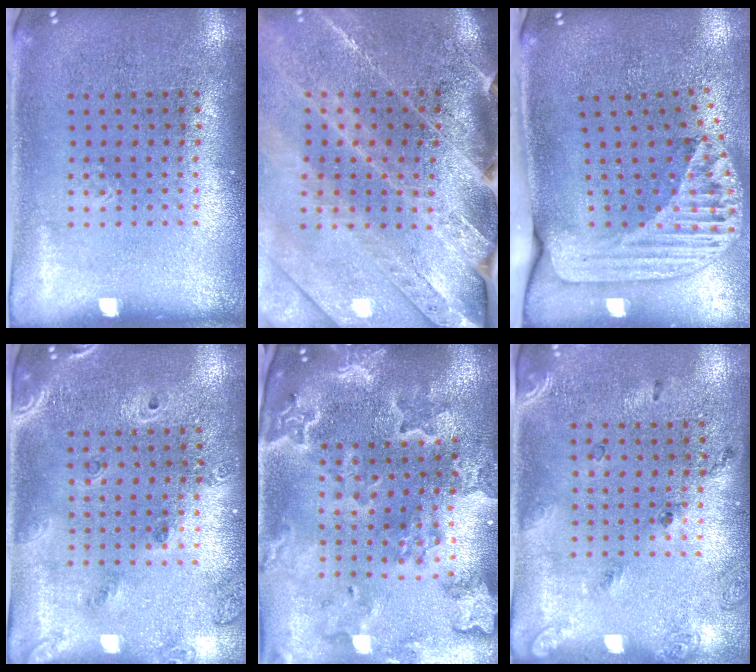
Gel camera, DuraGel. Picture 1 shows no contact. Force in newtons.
{"total": 3.7, "press": 3.0, "slide": 2.1}
{"total": 2.5, "press": 1.8, "slide": 1.8}
{"total": 1.6, "press": 1.5, "slide": 0.7}
{"total": 3.1, "press": 2.8, "slide": 1.3}
{"total": 1.7, "press": 1.1, "slide": 1.3}